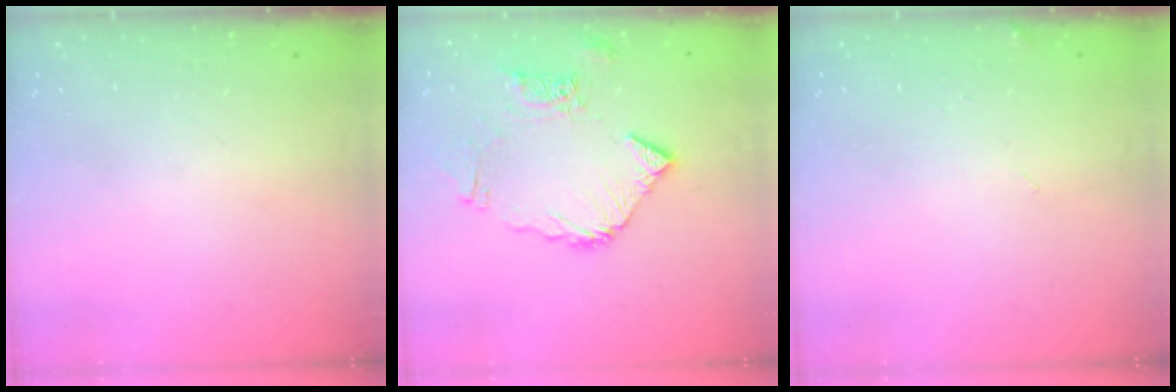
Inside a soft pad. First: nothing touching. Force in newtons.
{"total": 11.0, "press": 10.9, "slide": 1.5}
{"total": 2.2, "press": 2.2, "slide": 0.2}